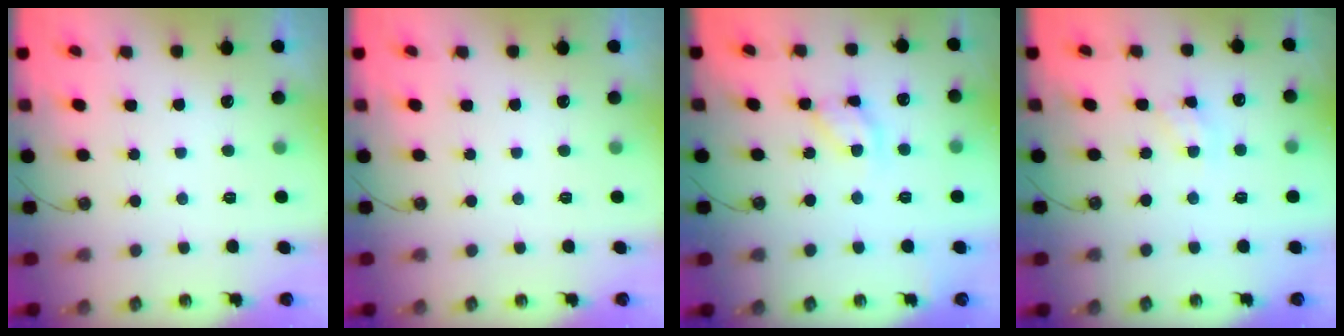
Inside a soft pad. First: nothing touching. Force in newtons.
{"total": 0.0}
{"total": 11.3, "press": 11.3, "slide": 1.2}
{"total": 3.7, "press": 3.6, "slide": 0.5}